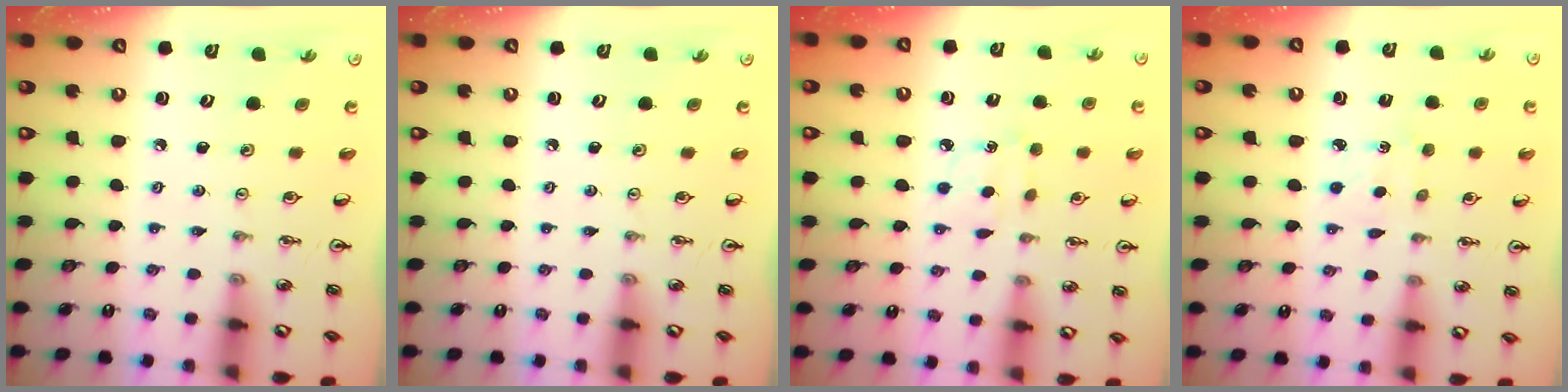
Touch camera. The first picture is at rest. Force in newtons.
{"total": 0.0}
{"total": 5.1, "press": 5.1, "slide": 0.3}
{"total": 2.2, "press": 2.2, "slide": 0.3}